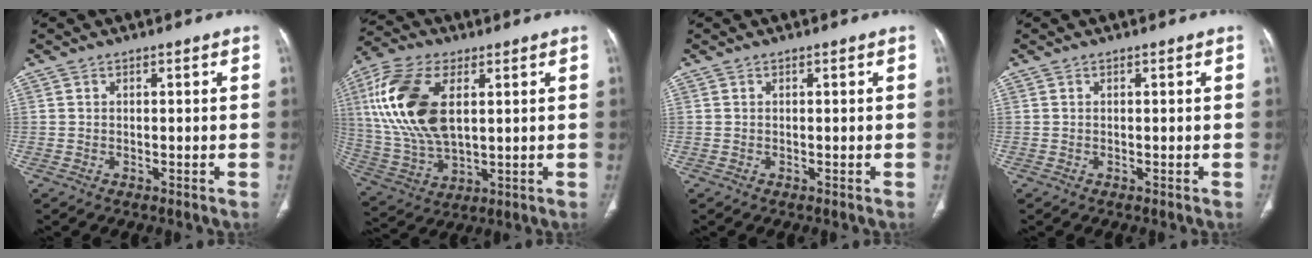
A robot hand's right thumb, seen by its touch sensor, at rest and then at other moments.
{"total": 18.5, "force": [4.5, 9.8, 15.1], "torque": [-0.317, -0.003, 0.088]}
{"total": 0.0}
{"total": 0.0}